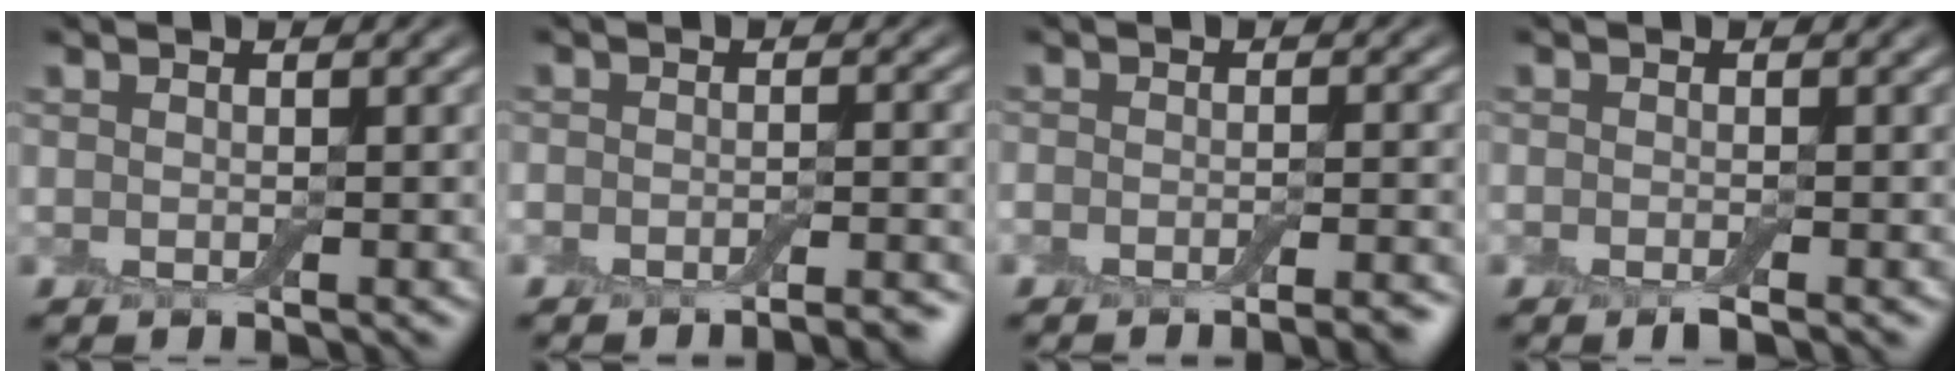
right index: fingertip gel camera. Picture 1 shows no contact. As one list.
[{"total": 4.0, "force": [-3.4, 0.9, 1.9], "torque": [-0.030, 0.004, -0.043]}, {"total": 4.3, "force": [-3.5, 1.0, 2.4], "torque": [-0.034, 0.002, -0.043]}, {"total": 1.4, "force": [-1.0, 0.3, 1.0], "torque": [-0.017, -0.004, -0.019]}]